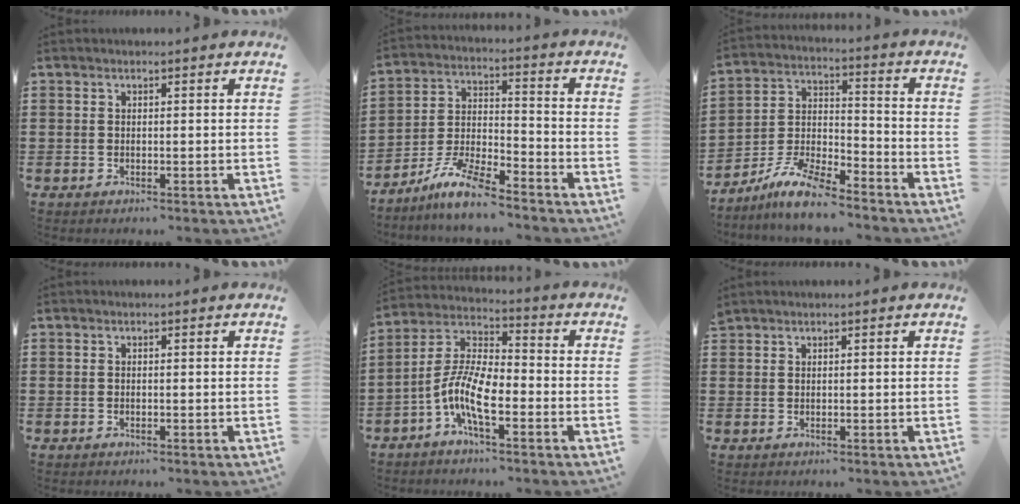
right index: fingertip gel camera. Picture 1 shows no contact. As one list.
[{"total": 8.2, "force": [-7.0, 1.0, 4.1], "torque": [-0.096, -0.001, -0.140]}, {"total": 8.8, "force": [-7.8, 1.7, 3.8], "torque": [-0.089, 0.009, -0.154]}, {"total": 0.0}, {"total": 9.4, "force": [-4.0, 3.3, 7.9], "torque": [-0.193, -0.008, -0.084]}, {"total": 0.7, "force": [0.7, 0.2, -0.2], "torque": [0.002, 0.001, 0.014]}]